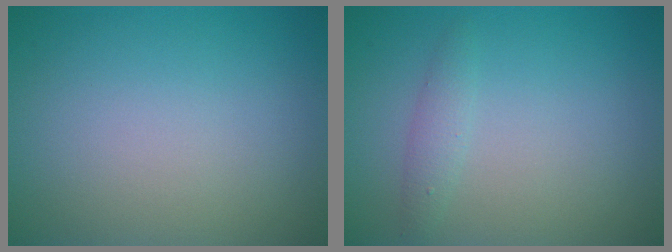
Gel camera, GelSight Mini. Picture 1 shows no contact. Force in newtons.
{"total": 1.3, "press": 1.3, "slide": 0.0}